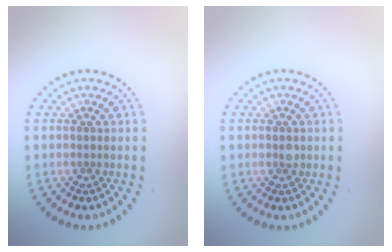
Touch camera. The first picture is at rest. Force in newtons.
{"total": 0.9, "press": 0.9, "slide": 0.0}